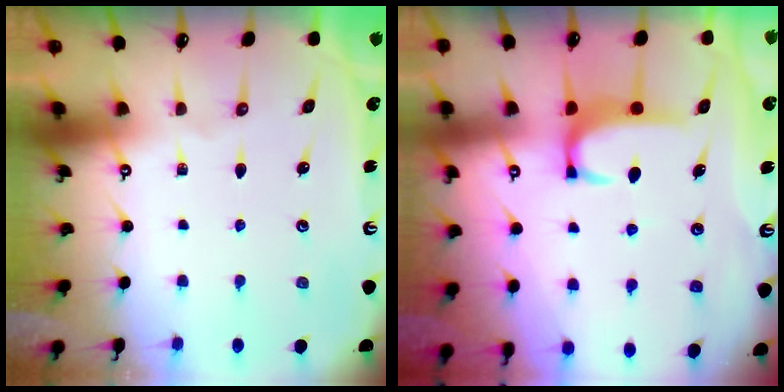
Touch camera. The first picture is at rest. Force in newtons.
{"total": 2.8, "press": 2.8, "slide": 0.5}